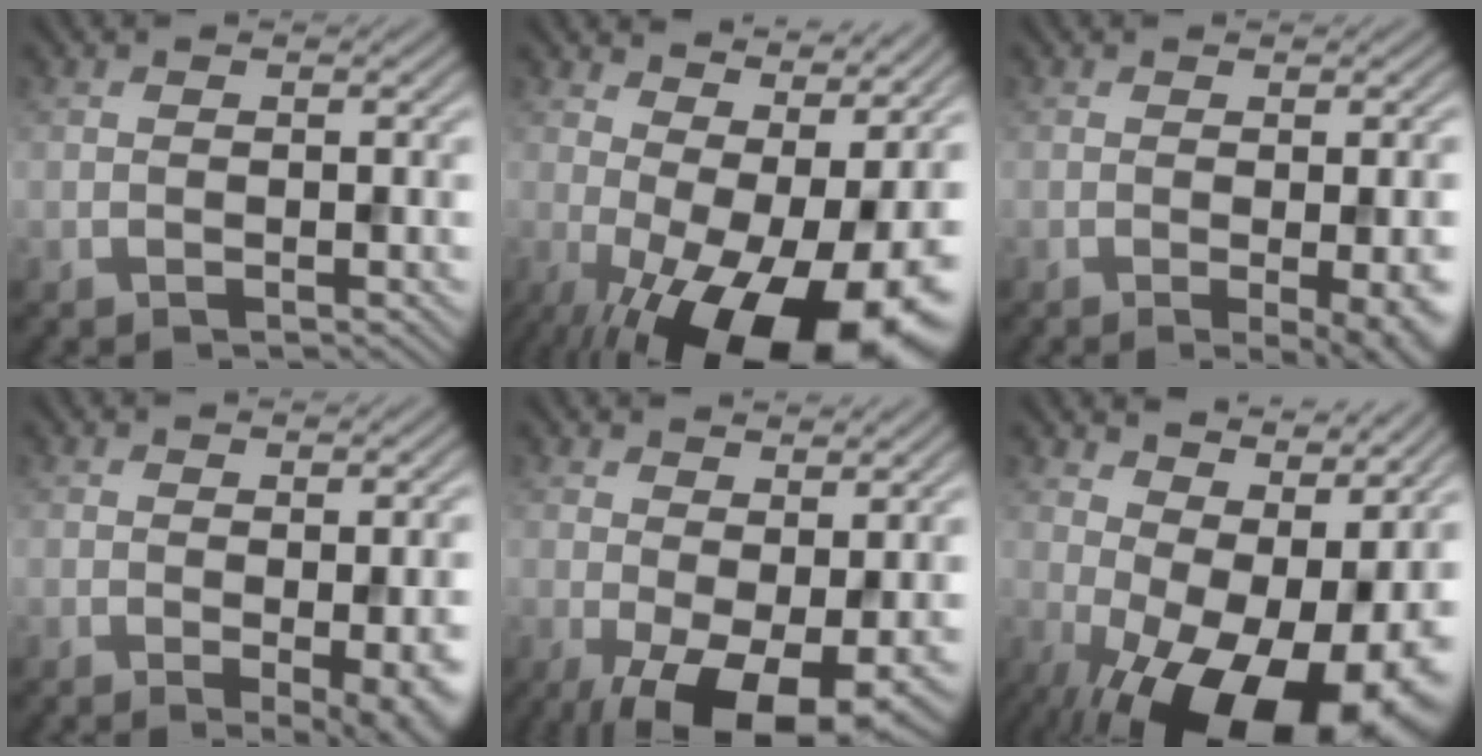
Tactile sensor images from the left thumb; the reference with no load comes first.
{"total": 18.3, "force": [-2.7, 8.1, 16.2], "torque": [-0.208, -0.009, -0.015]}
{"total": 6.7, "force": [-1.5, 1.9, 6.3], "torque": [-0.074, -0.010, -0.009]}
{"total": 5.2, "force": [-0.9, 1.2, 4.9], "torque": [-0.063, -0.012, -0.008]}
{"total": 9.3, "force": [-2.0, 4.2, 8.1], "torque": [-0.131, -0.014, -0.023]}
{"total": 17.6, "force": [-1.4, 9.3, 14.9], "torque": [-0.176, -0.004, 0.004]}